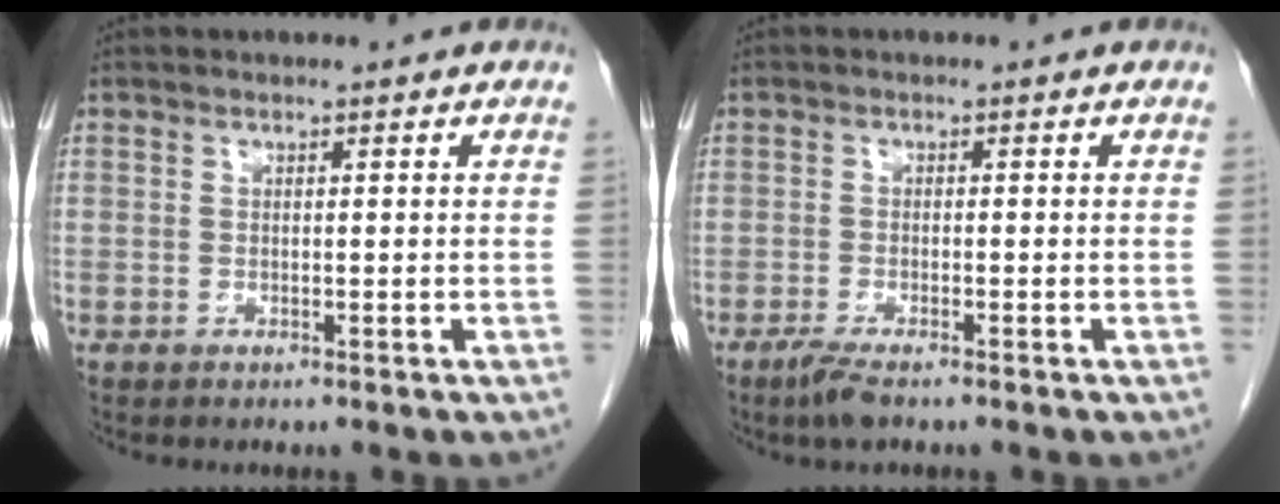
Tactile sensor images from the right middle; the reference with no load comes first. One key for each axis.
{"total": 2.9, "fx": -2.1, "fy": 0.4, "fz": 1.9, "tx": -0.046, "ty": -0.008, "tz": -0.042}